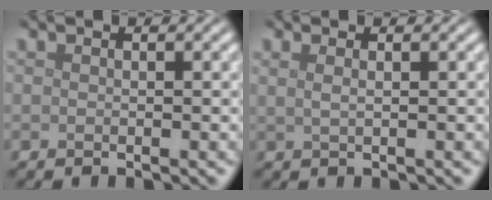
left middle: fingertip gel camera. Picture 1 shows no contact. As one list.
[{"total": 1.8, "force": [0.8, 0.9, 1.4], "torque": [-0.013, -0.004, 0.002]}]